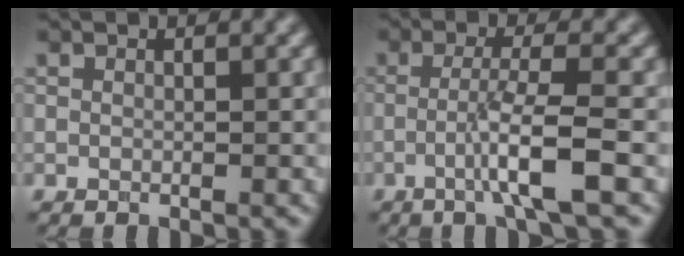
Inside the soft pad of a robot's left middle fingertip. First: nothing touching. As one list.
[{"total": 4.6, "force": [-1.5, 0.4, 4.4], "torque": [-0.074, 0.010, -0.038]}]